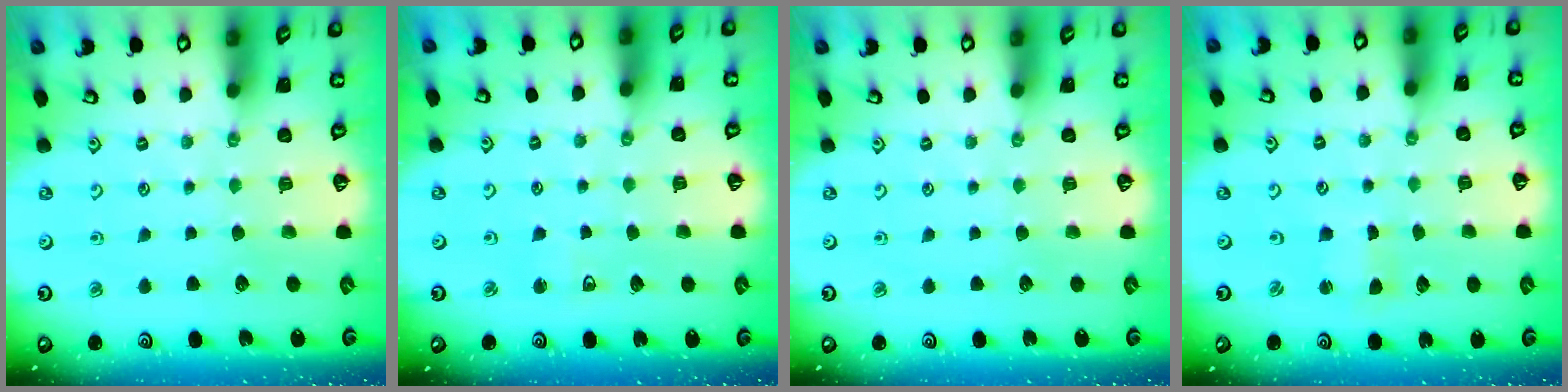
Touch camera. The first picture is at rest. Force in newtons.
{"total": 2.9, "press": 2.9, "slide": 0.6}
{"total": 0.0}
{"total": 0.9, "press": 0.9, "slide": 0.3}